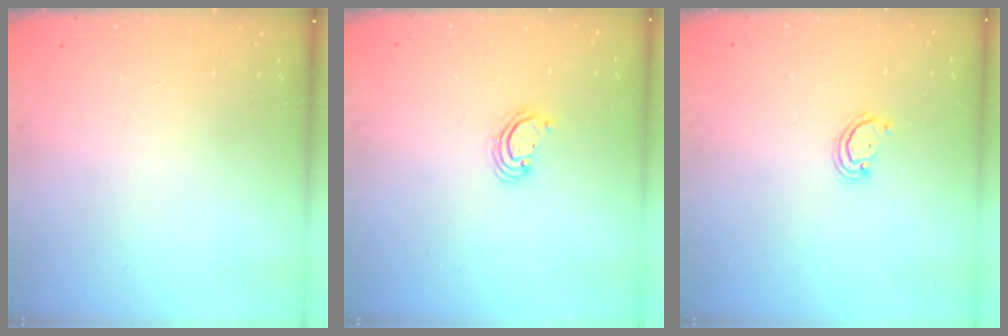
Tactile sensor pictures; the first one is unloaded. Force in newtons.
{"total": 2.4, "press": 2.4, "slide": 0.1}
{"total": 2.6, "press": 2.6, "slide": 0.3}